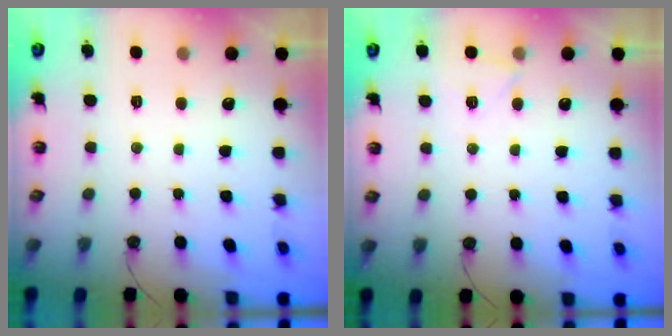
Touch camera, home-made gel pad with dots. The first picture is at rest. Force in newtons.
{"total": 3.9, "press": 3.9, "slide": 0.5}